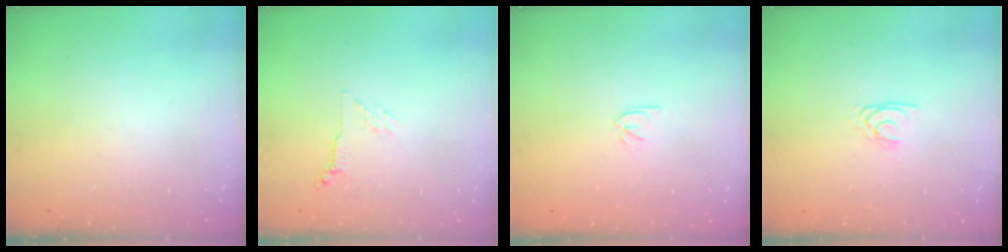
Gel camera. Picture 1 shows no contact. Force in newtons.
{"total": 2.8, "press": 2.7, "slide": 0.6}
{"total": 1.8, "press": 1.7, "slide": 0.5}
{"total": 1.8, "press": 1.8, "slide": 0.2}